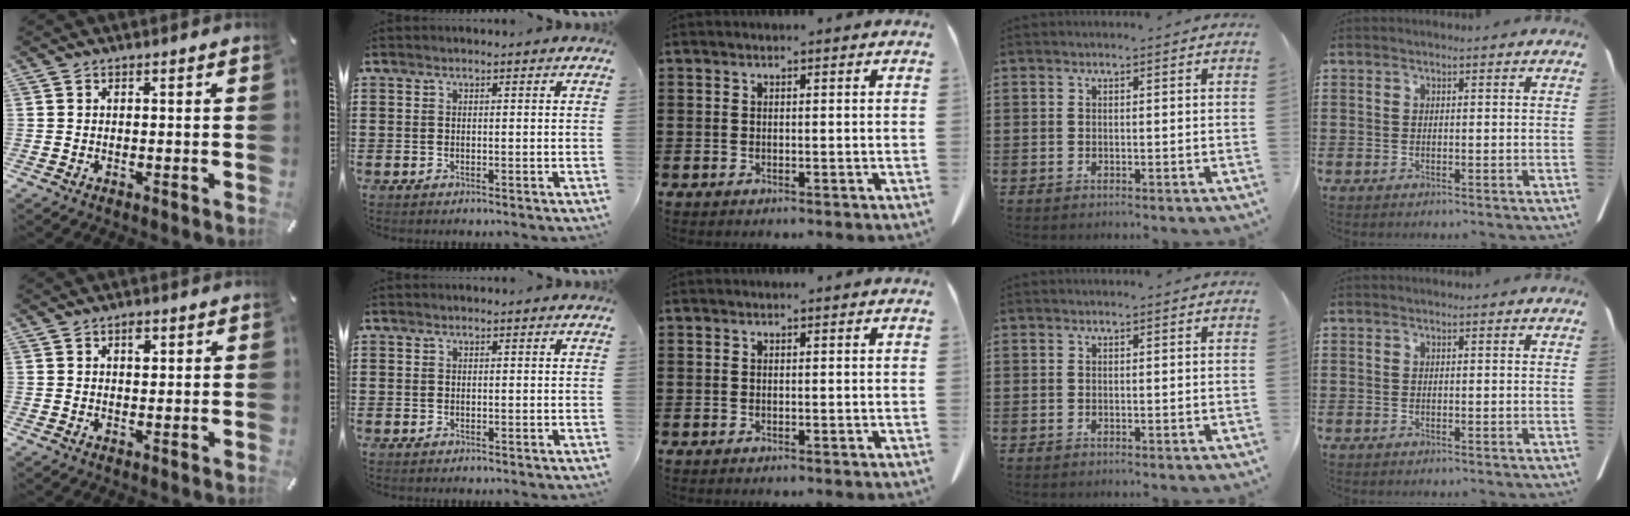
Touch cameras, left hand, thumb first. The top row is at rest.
{"thumb": {"total": 2.3, "force": [0.8, 1.4, 1.6], "torque": [-0.018, -0.003, 0.011]}}